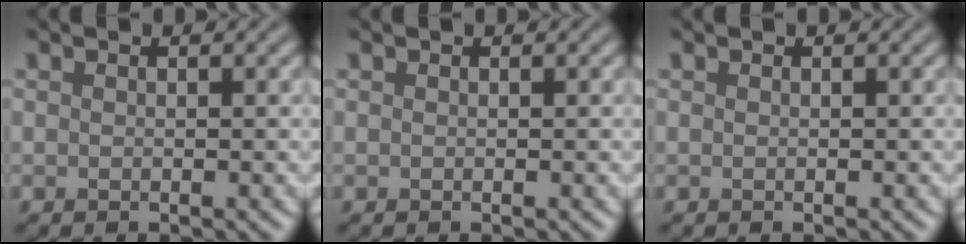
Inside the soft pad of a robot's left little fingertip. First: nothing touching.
{"total": 0.0}
{"total": 0.0}